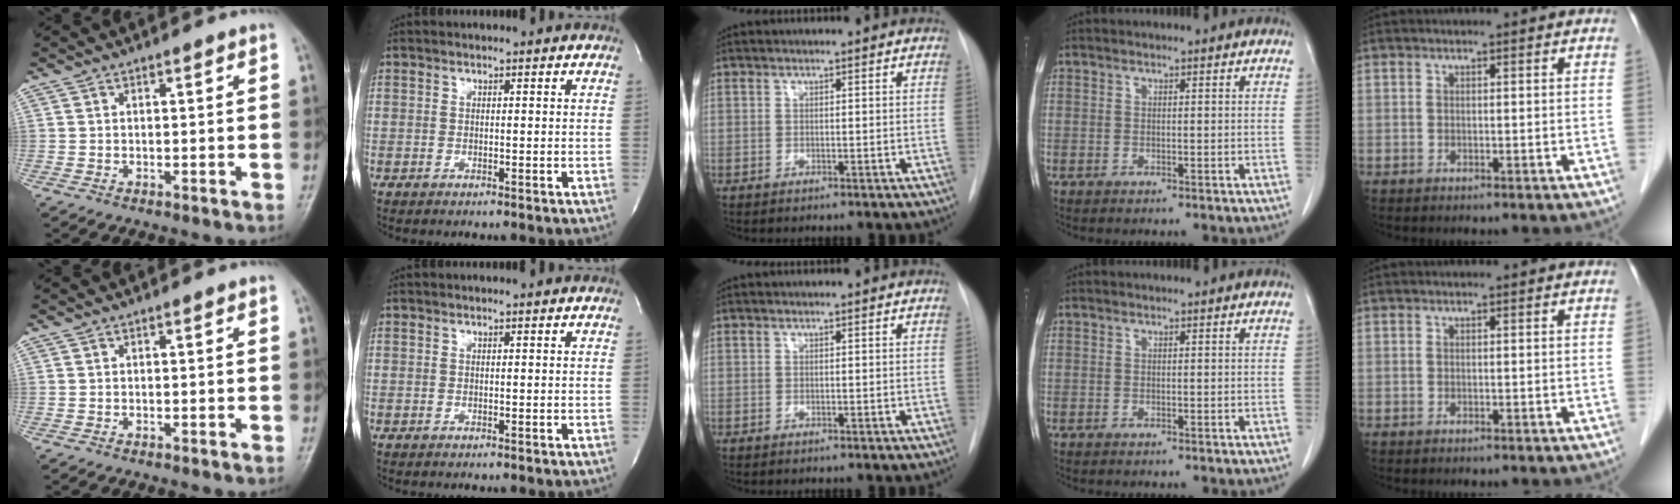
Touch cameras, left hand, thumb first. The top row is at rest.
{}